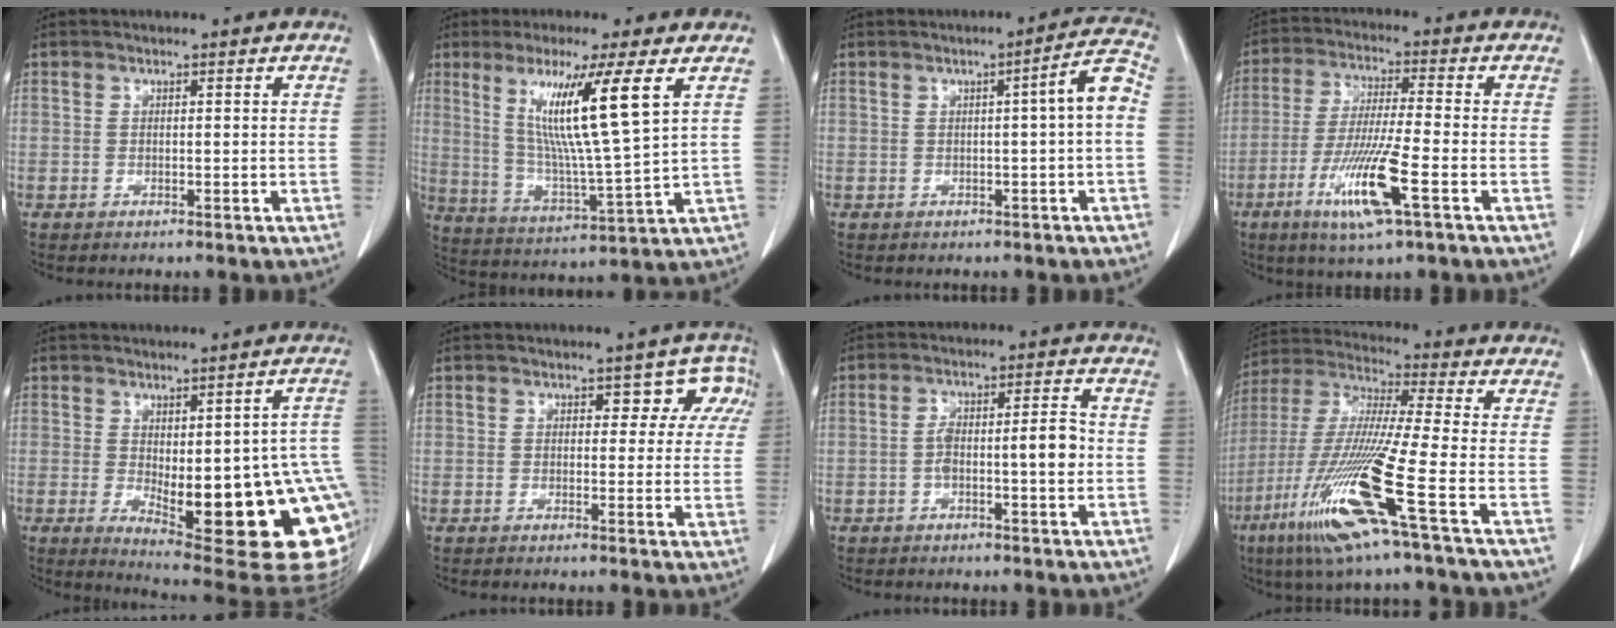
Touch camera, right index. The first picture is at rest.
{"total": 13.8, "force": [5.4, -1.1, 12.6], "torque": [-0.232, -0.020, 0.098]}
{"total": 4.9, "force": [0.1, -0.2, 4.9], "torque": [-0.065, 0.012, 0.002]}
{"total": 11.4, "force": [-4.7, 0.1, 10.4], "torque": [-0.206, -0.023, -0.089]}
{"total": 21.3, "force": [-4.9, 5.6, 19.9], "torque": [-0.169, 0.000, -0.043]}
{"total": 4.8, "force": [2.3, 3.3, 2.7], "torque": [0.002, 0.010, 0.017]}
{"total": 6.4, "force": [-1.2, 1.3, 6.2], "torque": [-0.109, 0.022, -0.020]}
{"total": 17.0, "force": [-7.5, -0.8, 15.2], "torque": [-0.332, -0.036, -0.151]}